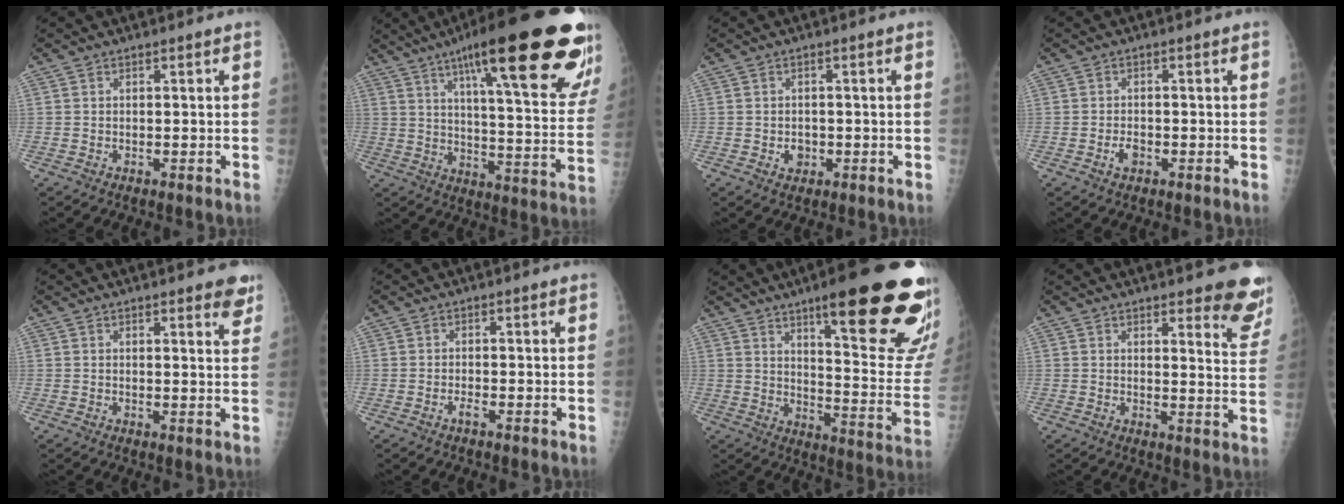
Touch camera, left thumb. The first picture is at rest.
{"total": 32.0, "force": [18.9, 6.0, 25.1], "torque": [-0.288, -0.040, 0.269]}
{"total": 2.3, "force": [-0.6, 1.9, 1.1], "torque": [-0.006, 0.004, -0.003]}
{"total": 2.1, "force": [-0.9, 1.3, 1.4], "torque": [-0.022, 0.004, -0.016]}
{"total": 4.8, "force": [3.4, 1.3, 3.2], "torque": [-0.020, -0.013, 0.035]}
{"total": 1.0, "force": [-0.6, 0.2, 0.8], "torque": [-0.015, -0.001, -0.013]}
{"total": 27.7, "force": [16.0, 5.5, 21.9], "torque": [-0.231, -0.069, 0.228]}
{"total": 10.7, "force": [8.2, 2.8, 6.2], "torque": [-0.035, -0.051, 0.082]}